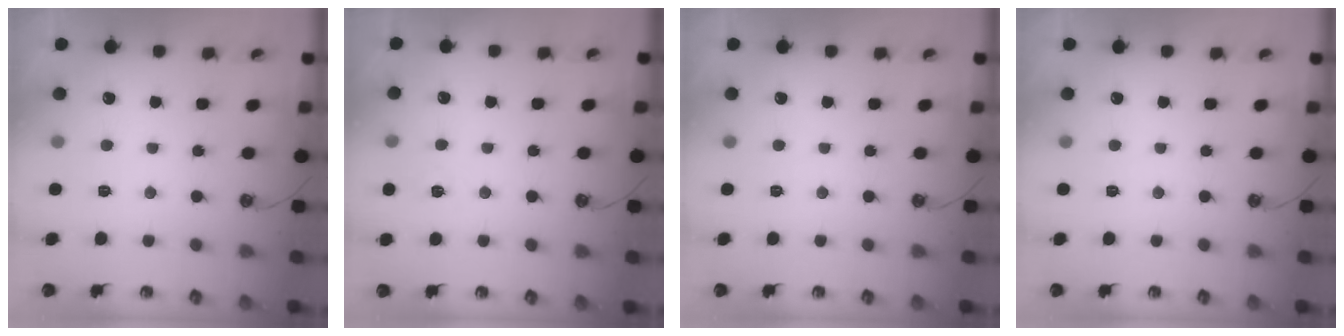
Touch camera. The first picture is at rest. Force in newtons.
{"total": 3.7, "press": 3.7, "slide": 0.3}
{"total": 0.0}
{"total": 0.0}